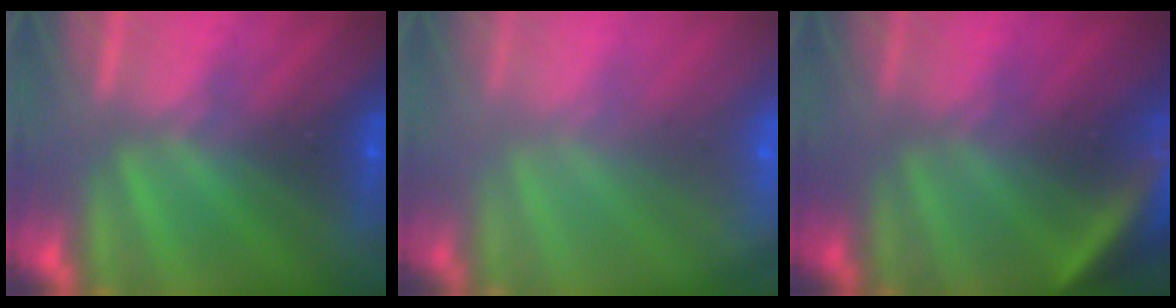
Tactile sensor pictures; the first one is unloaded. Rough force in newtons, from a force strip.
{"total": 6.0}
{"total": 4.2}